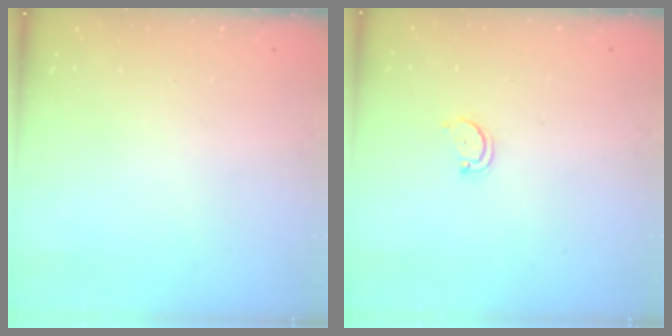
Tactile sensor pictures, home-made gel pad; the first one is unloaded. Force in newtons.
{"total": 2.5, "press": 2.4, "slide": 0.5}